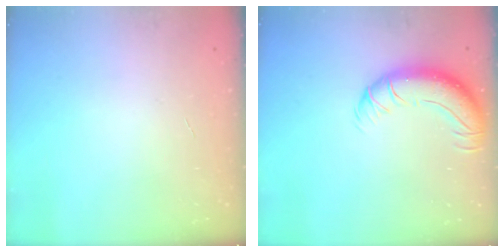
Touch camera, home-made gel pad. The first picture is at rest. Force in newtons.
{"total": 11.2, "press": 10.8, "slide": 2.9}